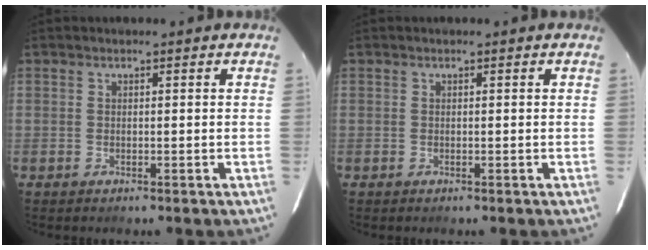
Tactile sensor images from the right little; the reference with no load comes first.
{"total": 0.0}